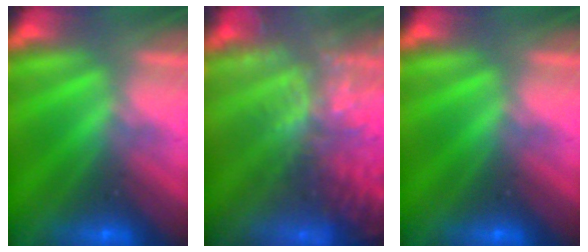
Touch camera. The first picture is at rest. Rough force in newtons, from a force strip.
{"total": 8.9}
{"total": 0.0}